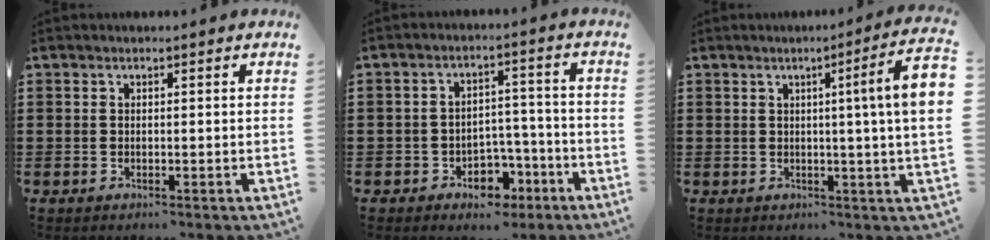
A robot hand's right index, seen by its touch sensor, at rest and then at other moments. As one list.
[{"total": 5.1, "force": [-3.0, 3.6, 1.9], "torque": [-0.036, 0.019, -0.055]}, {"total": 7.1, "force": [1.2, -0.9, 6.9], "torque": [-0.111, -0.016, 0.012]}]